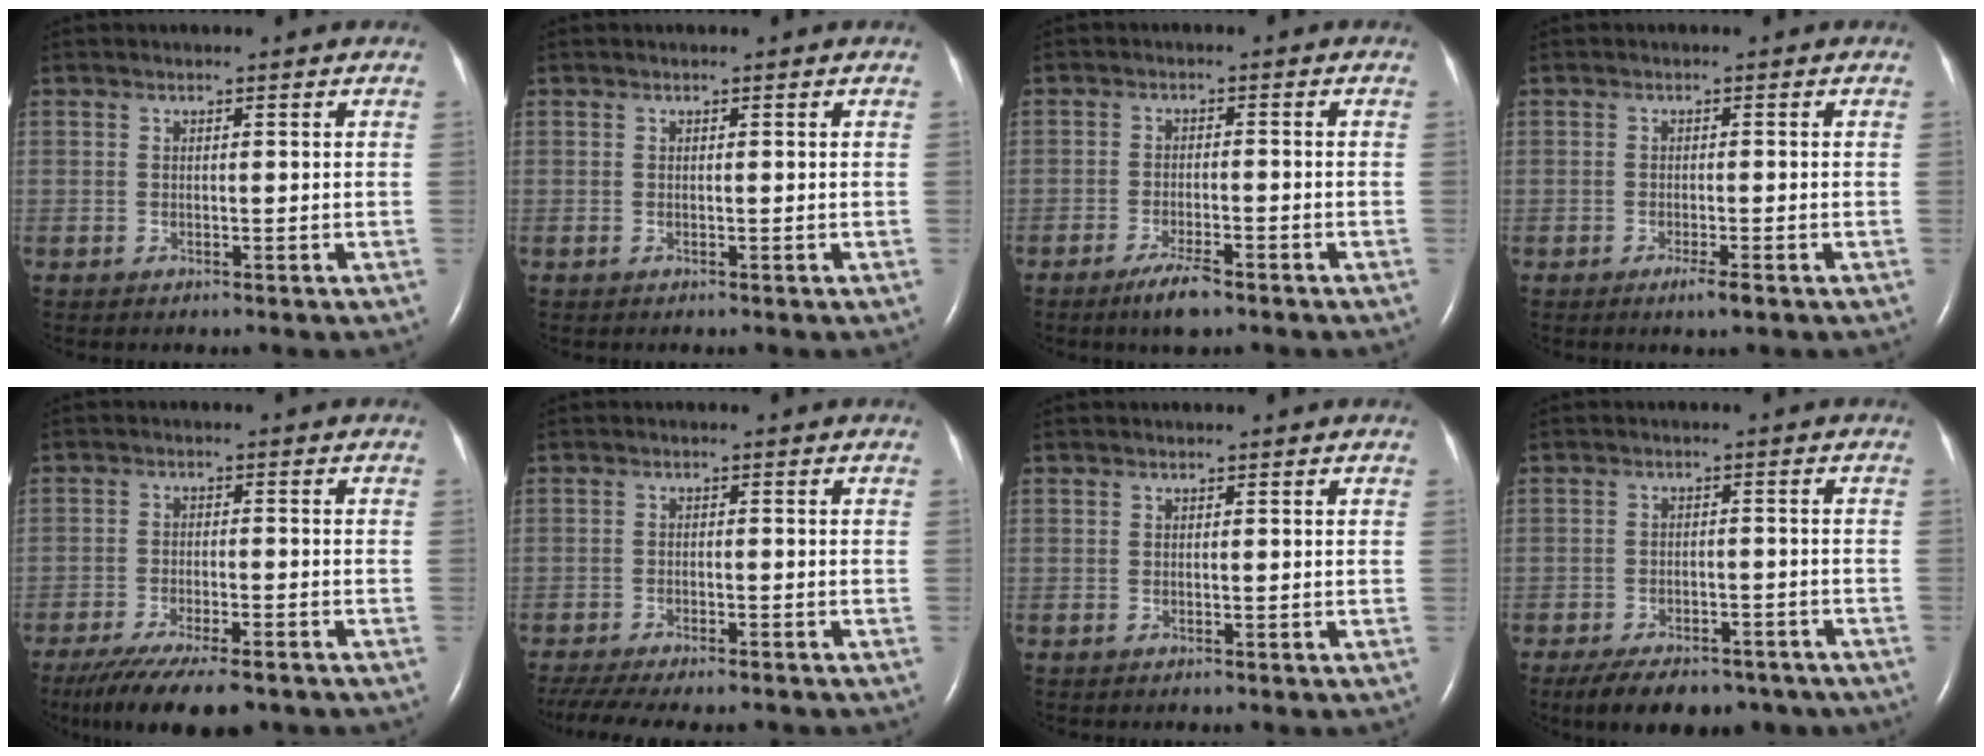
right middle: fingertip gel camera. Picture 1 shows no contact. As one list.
[{"total": 0.0}, {"total": 4.5, "force": [-3.3, 0.8, 3.0], "torque": [-0.065, -0.007, -0.057]}, {"total": 2.1, "force": [-1.2, -0.5, 1.6], "torque": [-0.030, -0.006, -0.021]}, {"total": 13.1, "force": [-10.3, 2.3, 7.7], "torque": [-0.137, -0.026, -0.162]}, {"total": 13.1, "force": [-11.3, 2.5, 6.2], "torque": [-0.126, -0.015, -0.160]}, {"total": 0.0}, {"total": 13.1, "force": [-9.9, 6.2, 5.9], "torque": [-0.095, 0.002, -0.133]}]